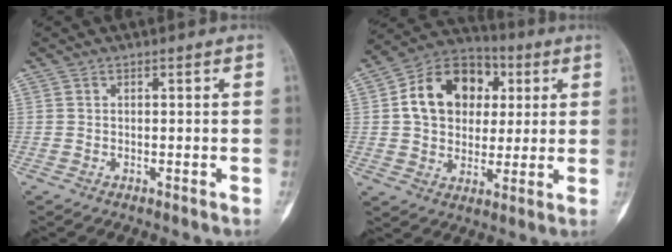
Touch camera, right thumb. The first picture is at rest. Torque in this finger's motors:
{"motor_torque": [0.89, 1.33, 0.24, -0.10, 0.11]}